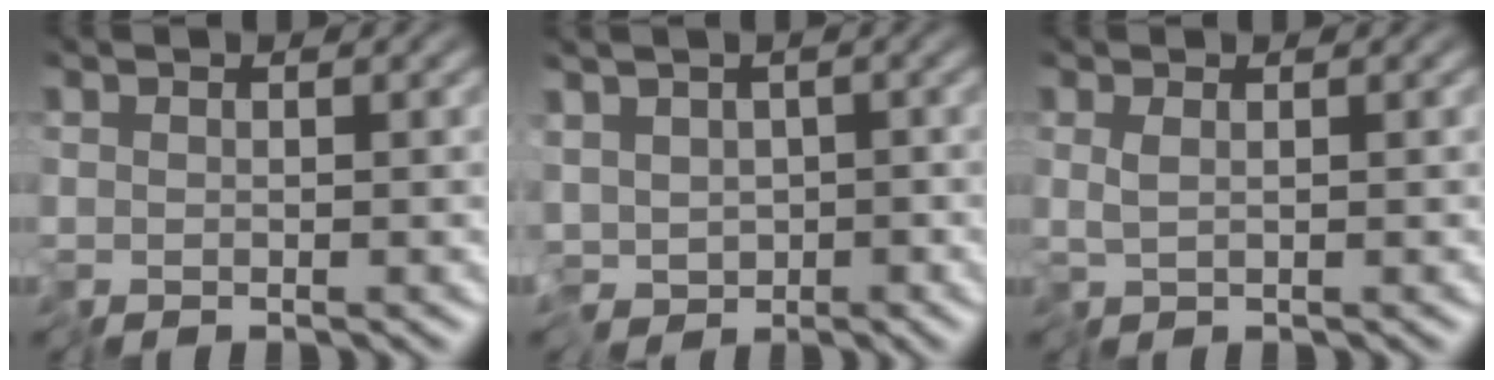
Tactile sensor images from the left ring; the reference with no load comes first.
{"total": 4.1, "force": [-1.5, 2.9, 2.5], "torque": [-0.048, 0.000, -0.040]}
{"total": 0.7, "force": [0.1, -0.3, 0.6], "torque": [-0.014, -0.001, 0.005]}